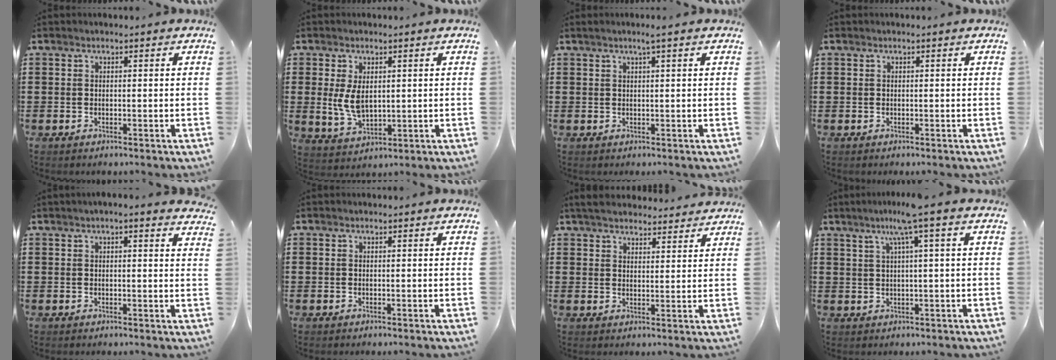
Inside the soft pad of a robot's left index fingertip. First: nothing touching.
{"total": 5.6, "force": [0.9, 3.3, 4.4], "torque": [-0.112, -0.001, 0.011]}
{"total": 1.6, "force": [0.9, -0.2, 1.4], "torque": [-0.026, -0.001, 0.015]}
{"total": 0.0}
{"total": 1.6, "force": [1.2, 0.0, 1.0], "torque": [-0.022, 0.002, 0.023]}
{"total": 0.0}
{"total": 4.3, "force": [4.1, 0.7, 1.2], "torque": [-0.036, -0.010, 0.076]}
{"total": 5.7, "force": [2.8, -0.7, 4.9], "torque": [-0.101, 0.003, 0.044]}